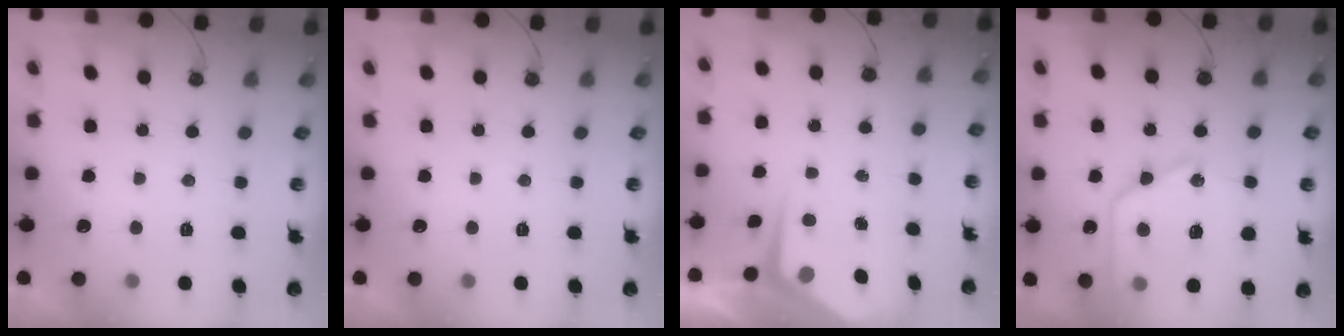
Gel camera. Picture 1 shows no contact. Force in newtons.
{"total": 0.0}
{"total": 4.8, "press": 4.8, "slide": 0.4}
{"total": 18.3, "press": 18.3, "slide": 1.4}